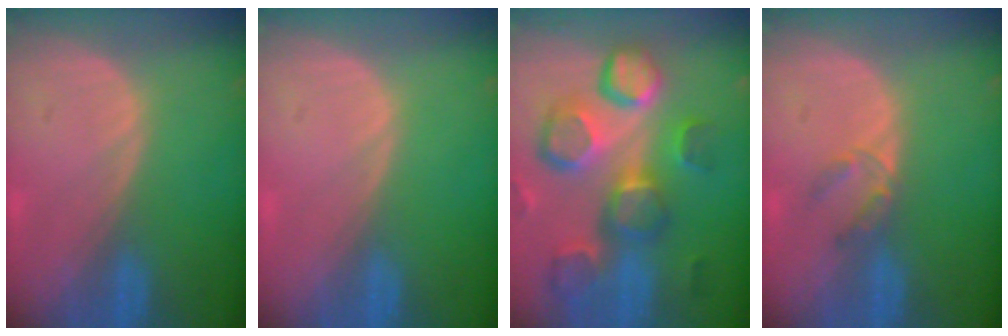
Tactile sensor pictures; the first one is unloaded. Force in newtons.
{"total": 0.0}
{"total": 13.0, "press": 11.3, "slide": 6.5}
{"total": 2.7, "press": 2.5, "slide": 1.0}